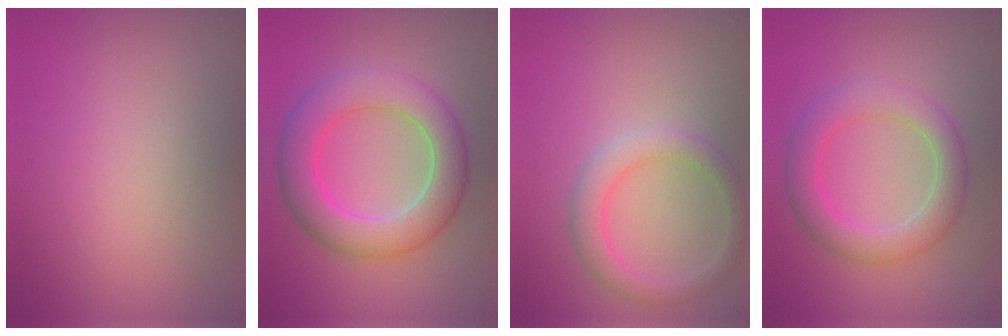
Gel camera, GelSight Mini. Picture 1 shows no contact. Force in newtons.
{"total": 7.1, "press": 7.1, "slide": 0.3}
{"total": 3.2, "press": 3.2, "slide": 0.3}
{"total": 4.4, "press": 4.4, "slide": 0.2}